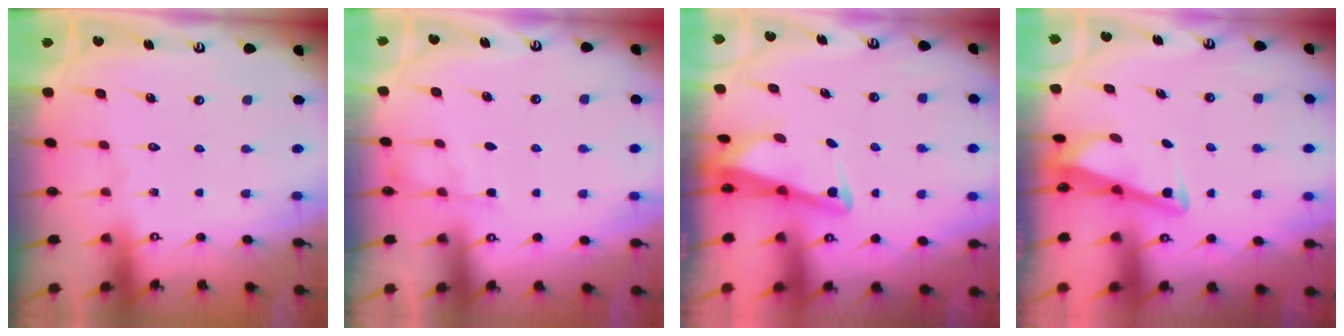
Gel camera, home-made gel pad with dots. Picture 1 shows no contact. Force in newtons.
{"total": 2.2, "press": 2.2, "slide": 0.3}
{"total": 2.5, "press": 2.5, "slide": 0.2}
{"total": 3.3, "press": 3.3, "slide": 0.4}